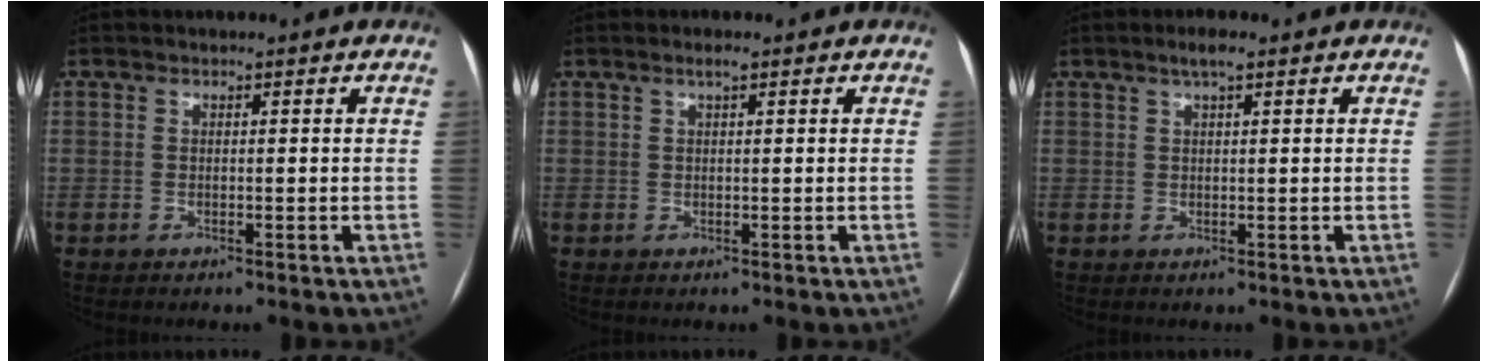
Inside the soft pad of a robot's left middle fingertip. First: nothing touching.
{"total": 1.2, "force": [0.8, 0.1, 1.0], "torque": [-0.019, 0.006, 0.013]}
{"total": 2.3, "force": [1.4, 0.3, 1.8], "torque": [-0.035, 0.008, 0.025]}